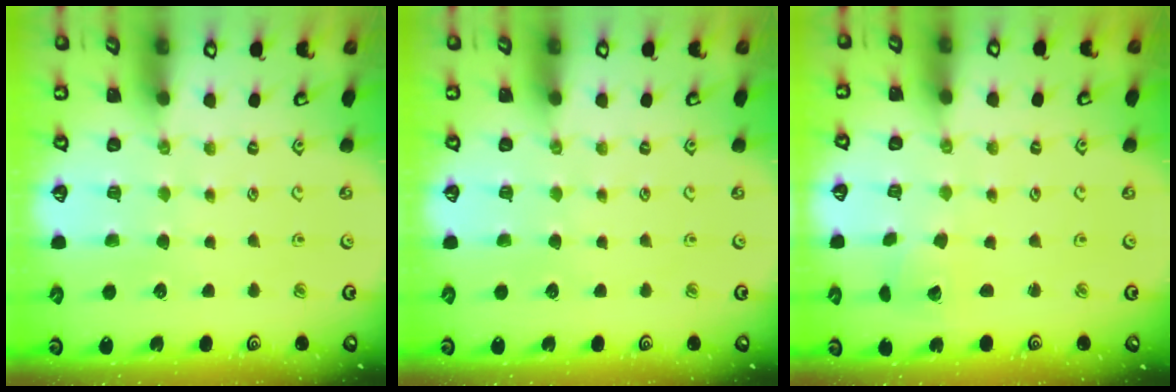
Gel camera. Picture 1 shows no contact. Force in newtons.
{"total": 0.0}
{"total": 3.5, "press": 3.5, "slide": 0.1}